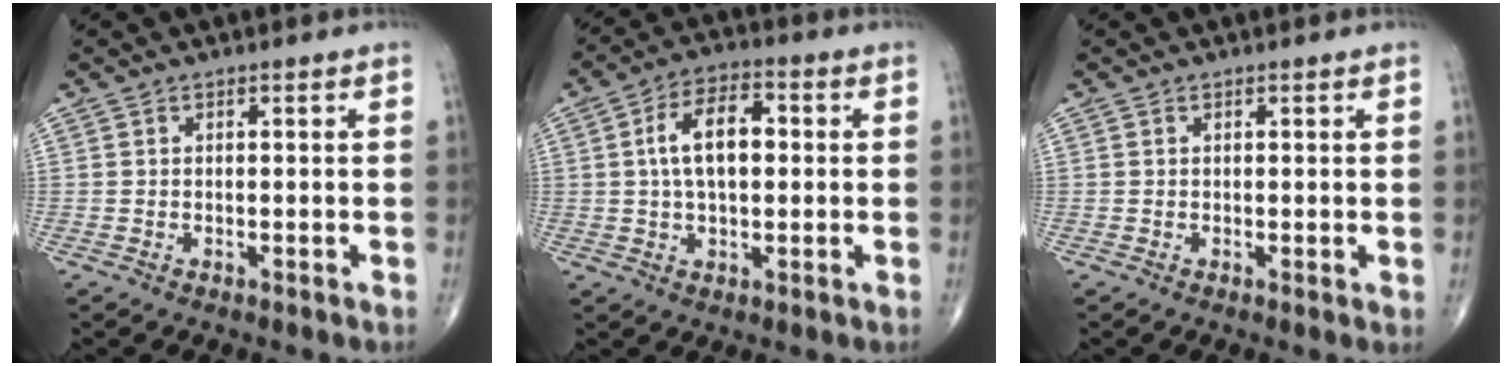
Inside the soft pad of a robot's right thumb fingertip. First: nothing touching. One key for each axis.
{"total": 10.2, "fx": 1.2, "fy": 5.5, "fz": 8.5, "tx": -0.143, "ty": 0.019, "tz": 0.016}
{"total": 0.7, "fx": 0.2, "fy": 0.2, "fz": 0.6, "tx": -0.010, "ty": -0.004, "tz": 0.001}